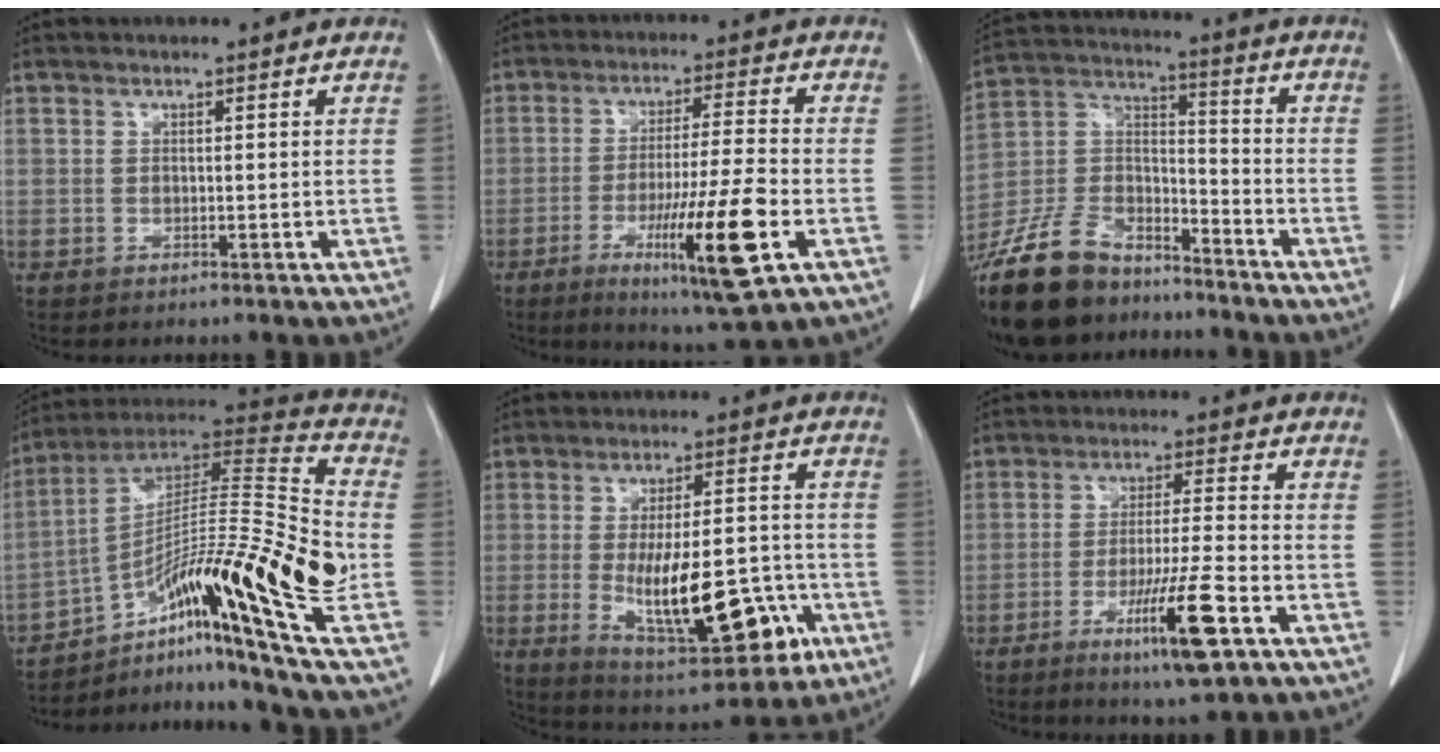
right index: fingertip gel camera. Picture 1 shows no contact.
{"total": 14.2, "force": [-5.2, 0.0, 13.2], "torque": [-0.229, -0.029, -0.084]}
{"total": 17.3, "force": [-14.3, 7.2, 6.5], "torque": [-0.142, 0.022, -0.265]}
{"total": 23.5, "force": [-8.4, 0.0, 22.0], "torque": [-0.356, 0.004, -0.139]}
{"total": 16.8, "force": [-4.5, 5.5, 15.1], "torque": [-0.240, -0.002, -0.054]}
{"total": 10.6, "force": [-4.9, 0.2, 9.4], "torque": [-0.162, -0.019, -0.082]}